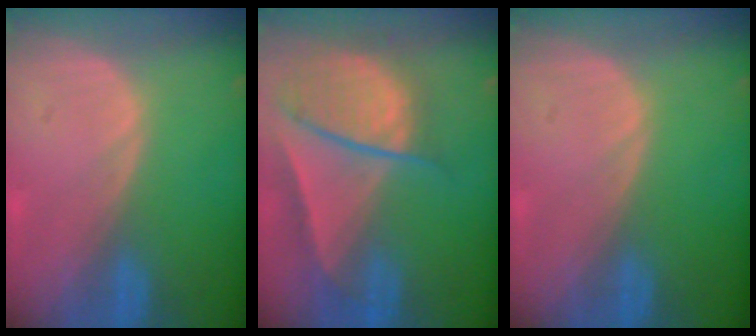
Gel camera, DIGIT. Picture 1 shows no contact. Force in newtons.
{"total": 9.3, "press": 8.0, "slide": 4.7}
{"total": 0.0}